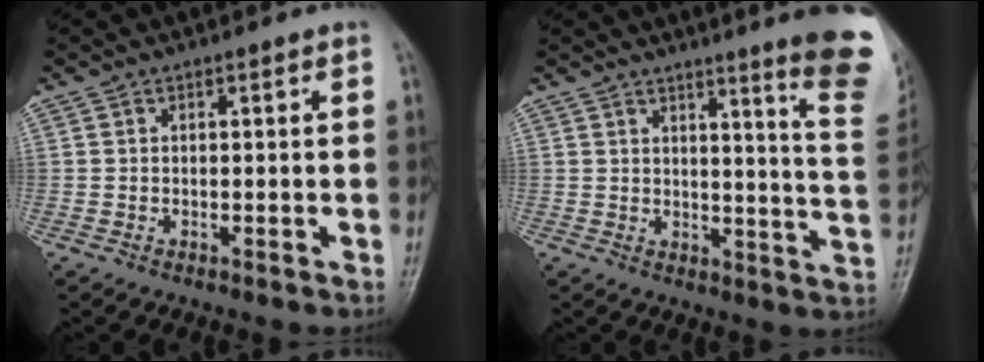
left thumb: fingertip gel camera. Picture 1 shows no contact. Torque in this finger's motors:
{"motor_torque": [2.29, 1.01, 1.41, -1.35, 0.12]}